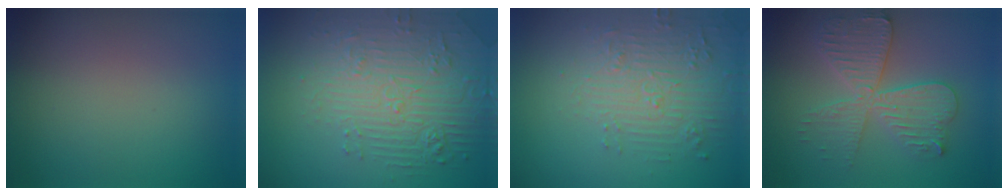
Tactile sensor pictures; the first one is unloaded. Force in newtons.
{"total": 4.5, "press": 4.2, "slide": 1.7}
{"total": 4.7, "press": 4.6, "slide": 1.0}
{"total": 5.7, "press": 5.6, "slide": 0.7}